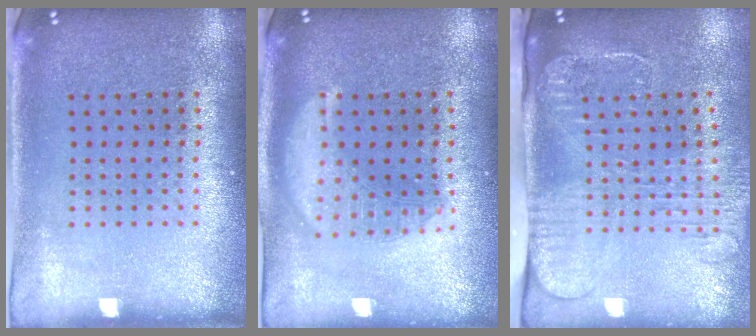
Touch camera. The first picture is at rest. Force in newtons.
{"total": 2.6, "press": 2.6, "slide": 0.3}
{"total": 2.8, "press": 2.1, "slide": 1.8}